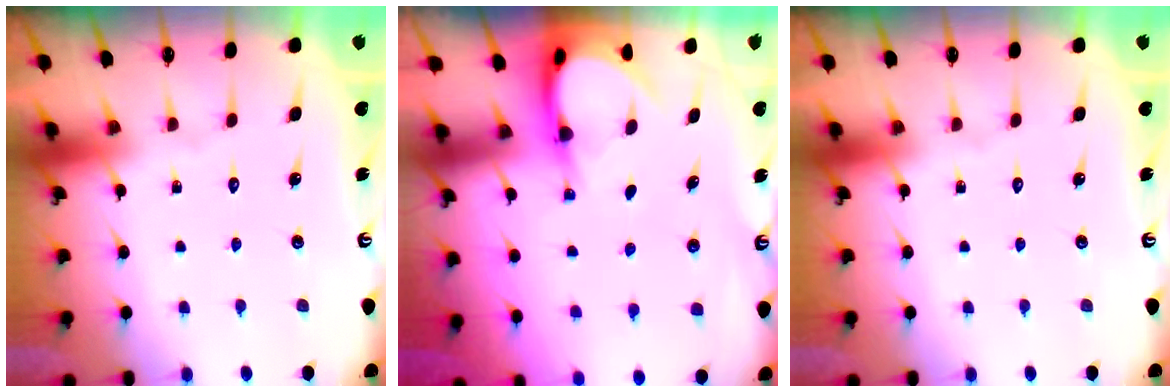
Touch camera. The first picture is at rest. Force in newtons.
{"total": 3.8, "press": 3.8, "slide": 0.3}
{"total": 0.0}